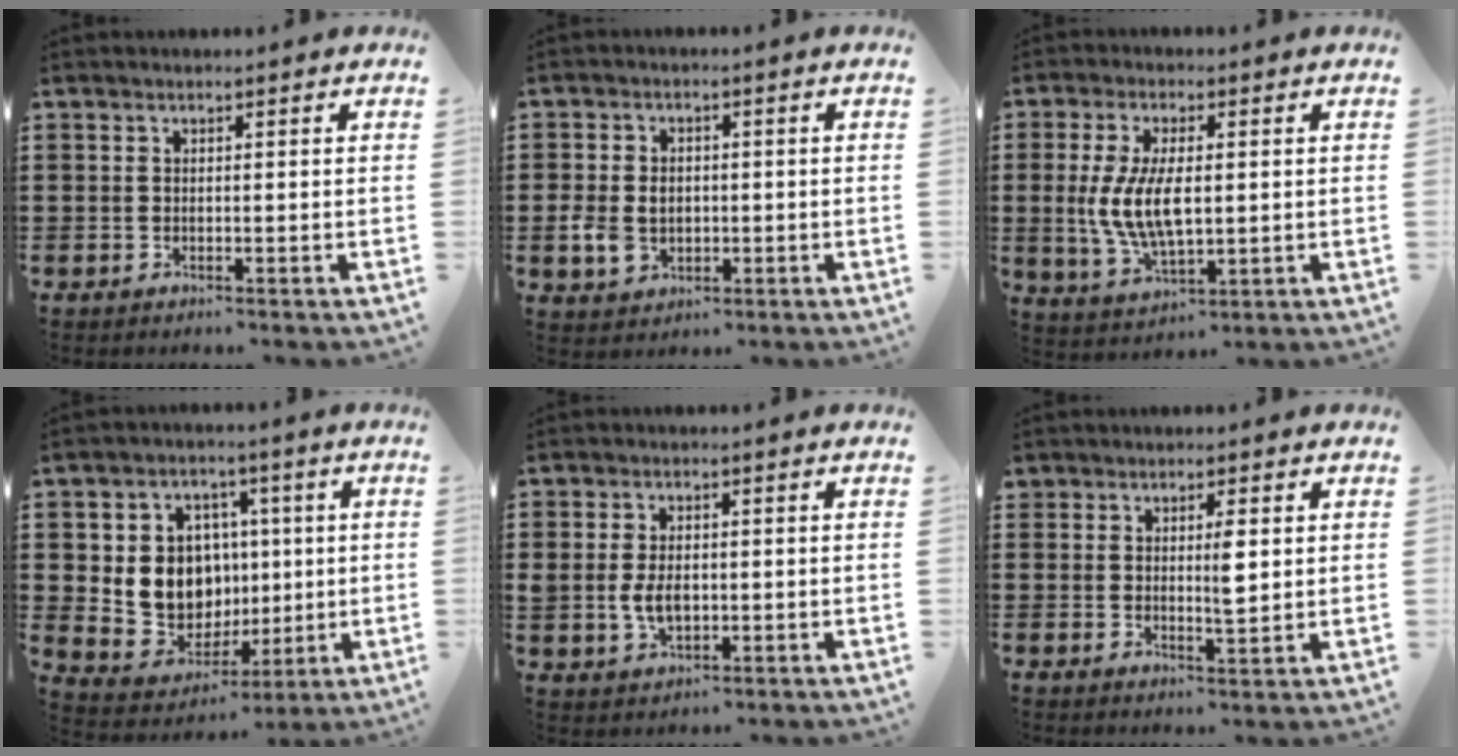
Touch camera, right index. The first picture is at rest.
{"total": 4.6, "force": [-0.6, 3.7, 2.7], "torque": [-0.055, 0.004, -0.016]}
{"total": 8.4, "force": [0.2, 4.0, 7.5], "torque": [-0.167, 0.000, -0.001]}
{"total": 9.8, "force": [1.2, 9.1, 3.6], "torque": [-0.090, 0.004, 0.032]}
{"total": 4.2, "force": [-0.3, 2.8, 3.1], "torque": [-0.070, 0.006, -0.007]}
{"total": 3.4, "force": [1.1, 1.2, 3.0], "torque": [-0.052, 0.001, 0.017]}